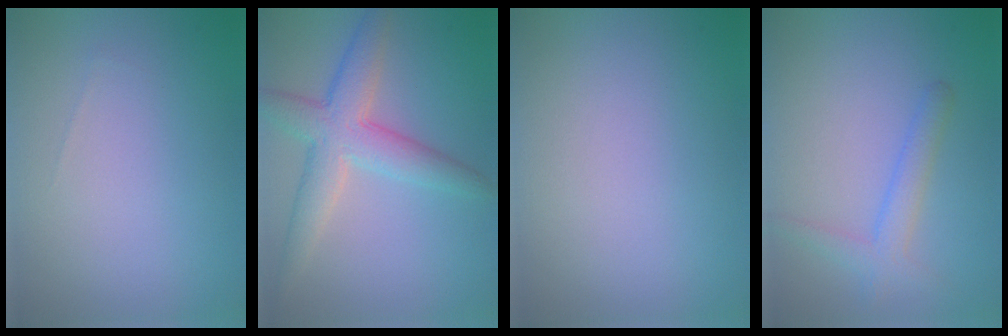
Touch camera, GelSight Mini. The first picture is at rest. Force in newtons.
{"total": 5.1, "press": 5.1, "slide": 0.2}
{"total": 0.0}
{"total": 2.4, "press": 2.4, "slide": 0.1}